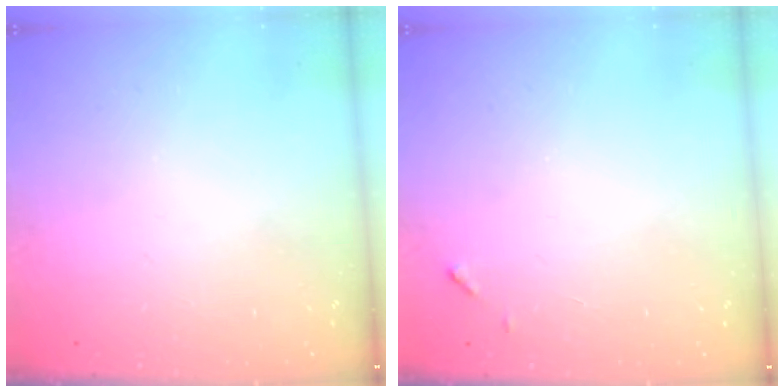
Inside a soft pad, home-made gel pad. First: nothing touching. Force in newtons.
{"total": 4.6, "press": 4.6, "slide": 0.3}